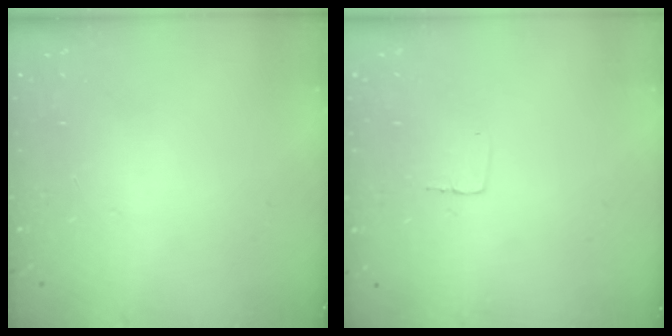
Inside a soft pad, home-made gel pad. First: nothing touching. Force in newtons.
{"total": 2.7, "press": 2.7, "slide": 0.1}